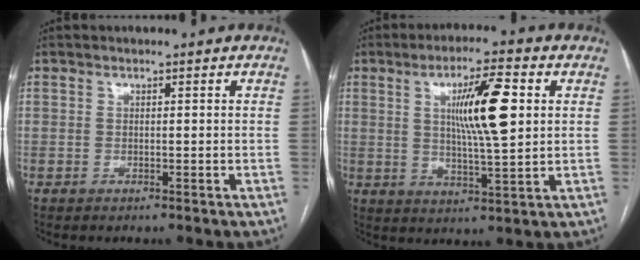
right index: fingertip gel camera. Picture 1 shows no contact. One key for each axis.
{"total": 11.0, "fx": 2.7, "fy": 1.1, "fz": 10.6, "tx": -0.181, "ty": 0.002, "tz": 0.045}